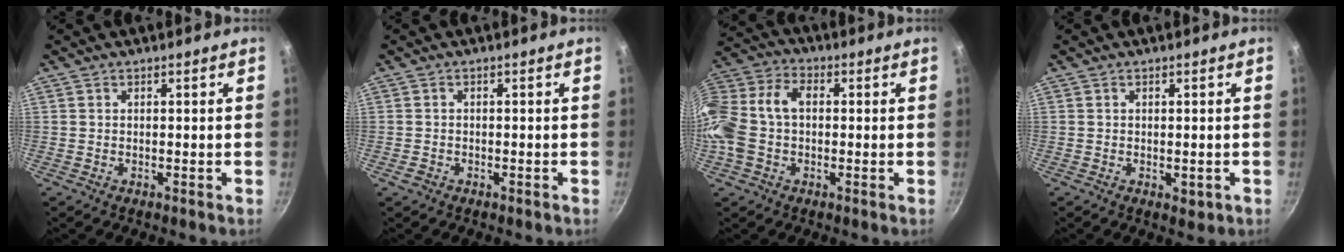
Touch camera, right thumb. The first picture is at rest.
{"total": 1.2, "force": [-0.8, 0.8, 0.5], "torque": [-0.015, 0.005, -0.013]}
{"total": 14.6, "force": [-0.7, 10.4, 10.3], "torque": [-0.203, 0.041, -0.034]}
{"total": 2.1, "force": [-0.6, 1.1, 1.7], "torque": [-0.022, -0.006, -0.005]}